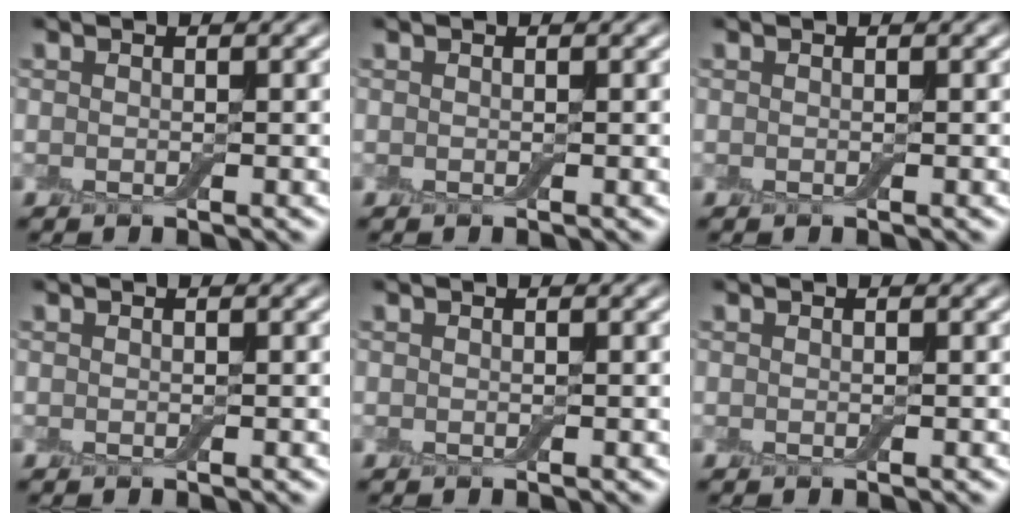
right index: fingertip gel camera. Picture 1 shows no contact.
{"total": 0.0}
{"total": 0.0}
{"total": 0.0}
{"total": 0.0}
{"total": 0.0}